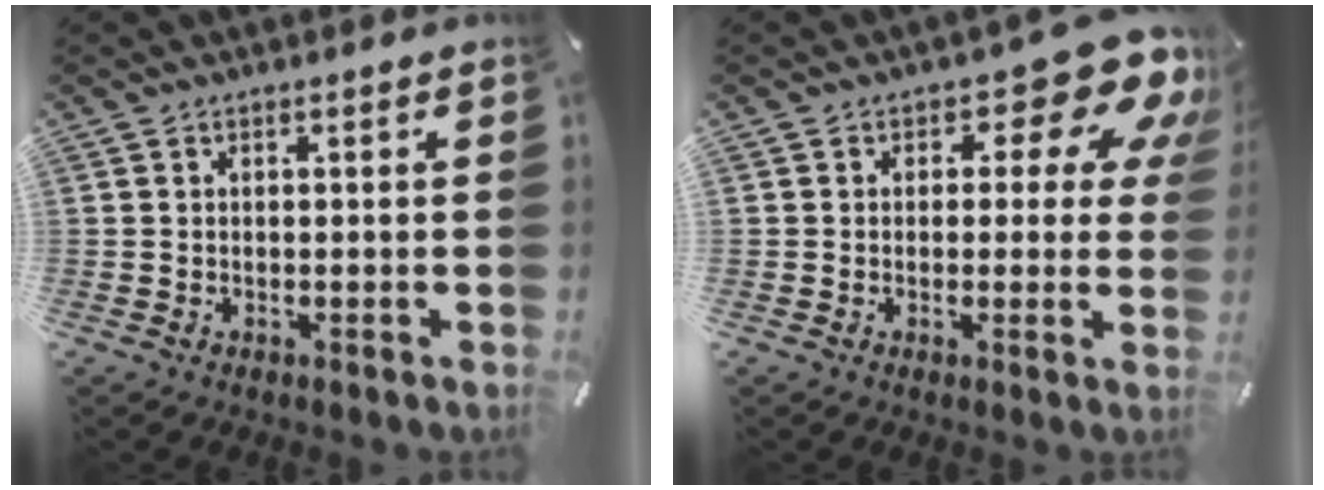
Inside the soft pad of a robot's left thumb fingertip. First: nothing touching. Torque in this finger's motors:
{"motor_torque": [0.98, 0.94, 0.82, 0.22, 0.05]}